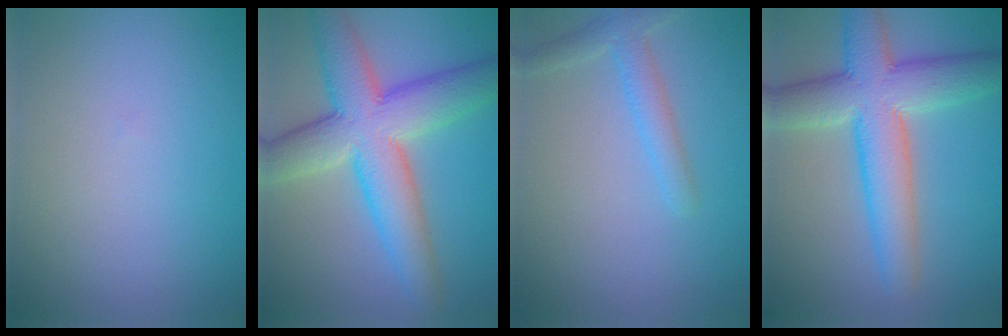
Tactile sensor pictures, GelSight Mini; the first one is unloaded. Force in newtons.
{"total": 9.5, "press": 9.5, "slide": 0.2}
{"total": 2.3, "press": 2.3, "slide": 0.1}
{"total": 8.3, "press": 8.3, "slide": 0.3}